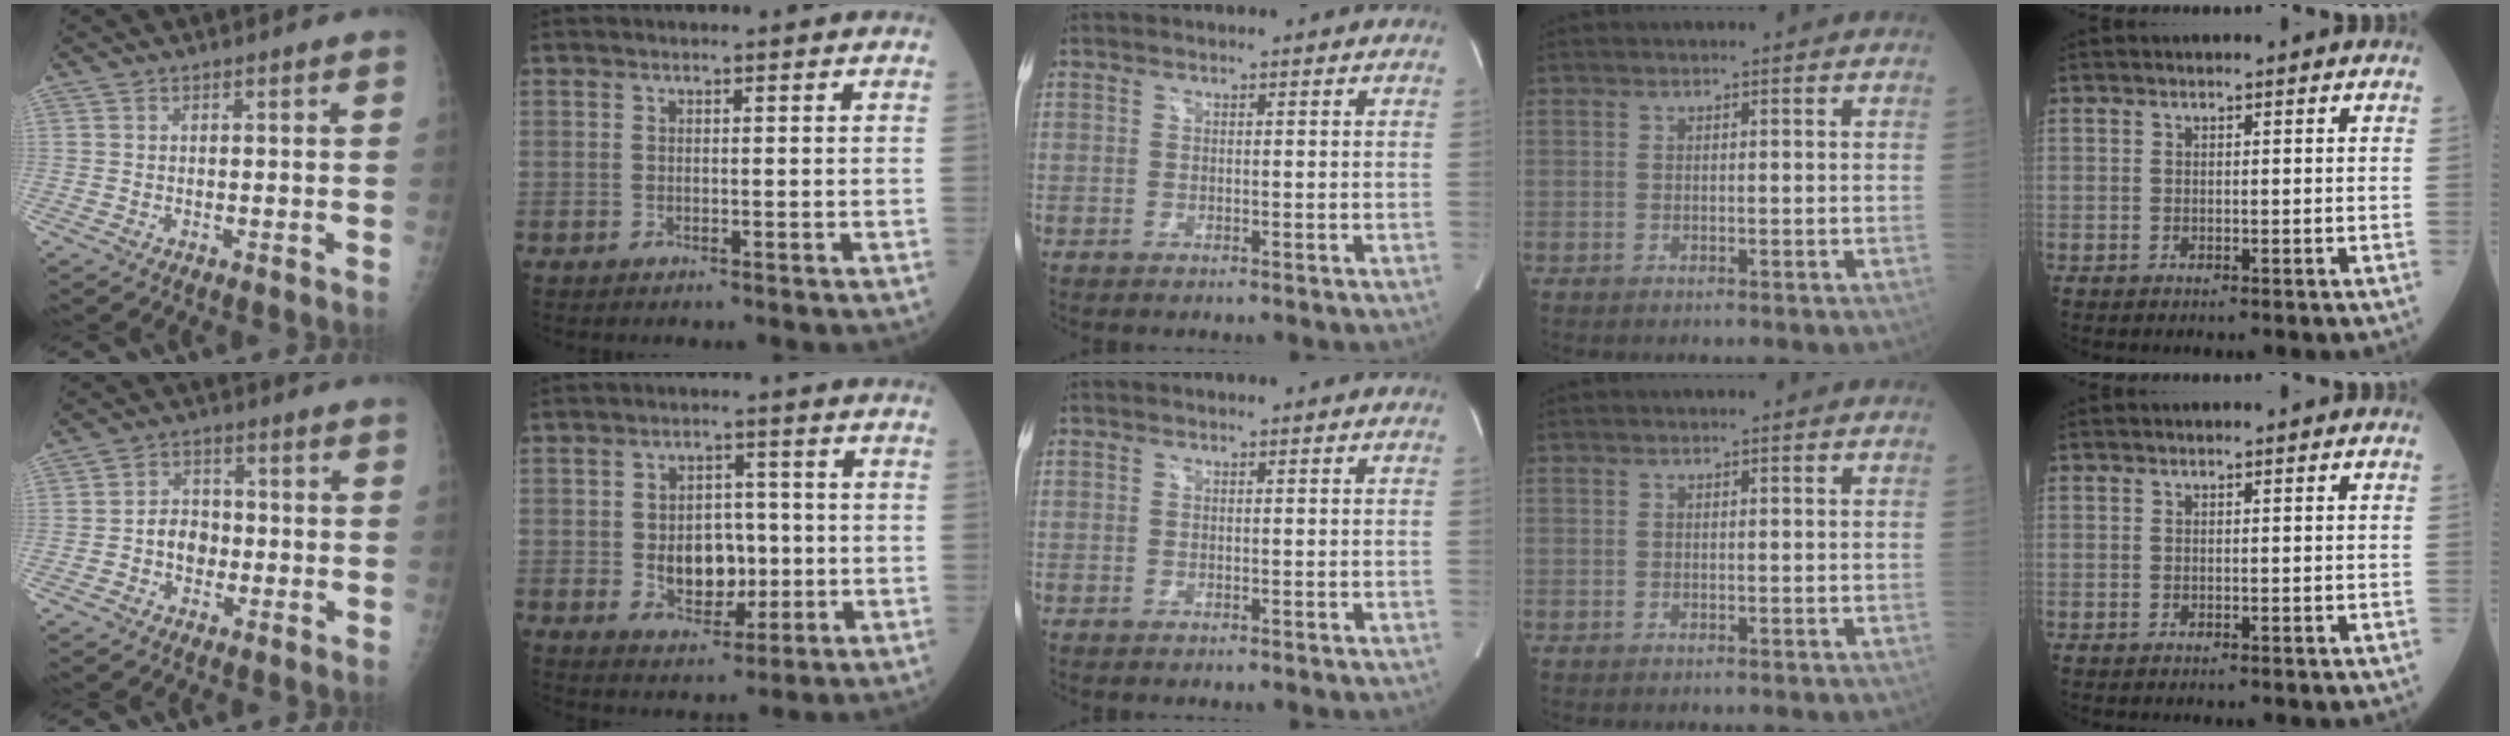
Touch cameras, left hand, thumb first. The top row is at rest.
{"thumb": {"total": 5.3, "force": [-1.4, 4.3, 2.8], "torque": [-0.018, 0.019, -0.033]}, "index": {"total": 7.3, "force": [-0.8, 4.8, 5.4], "torque": [-0.088, 0.004, -0.004]}}